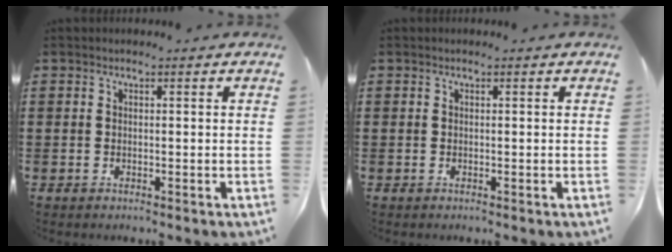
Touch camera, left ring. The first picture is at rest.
{"total": 0.0}